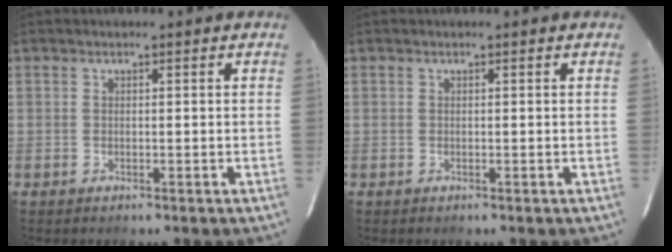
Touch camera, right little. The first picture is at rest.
{"total": 0.0}